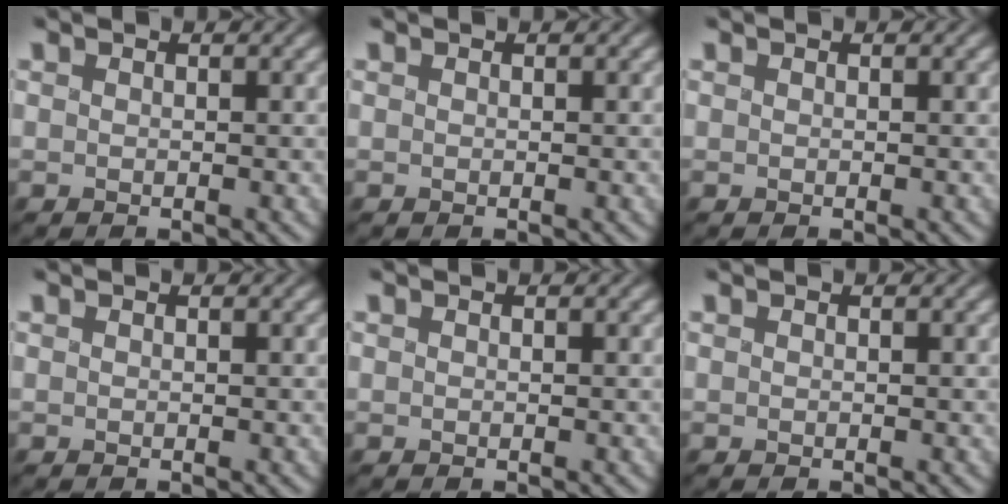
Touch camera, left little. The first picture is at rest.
{"total": 0.0}
{"total": 0.0}
{"total": 0.0}
{"total": 0.0}
{"total": 0.0}